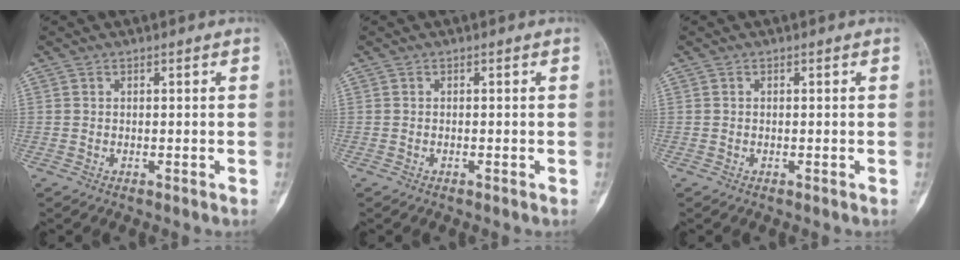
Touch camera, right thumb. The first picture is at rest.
{"total": 0.0}
{"total": 0.0}